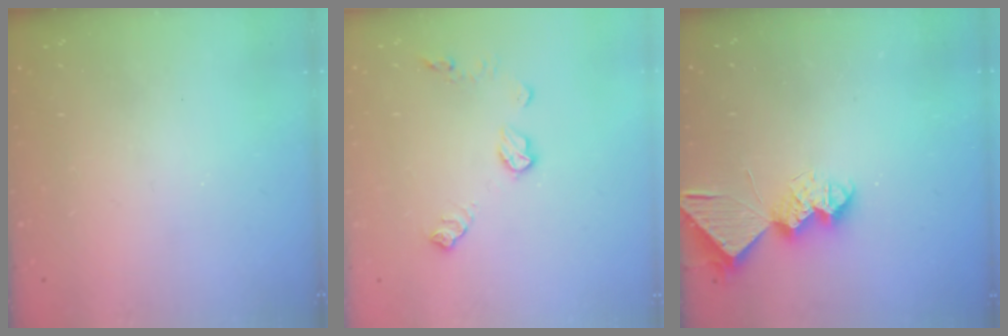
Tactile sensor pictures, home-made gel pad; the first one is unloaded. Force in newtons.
{"total": 9.0, "press": 9.0, "slide": 0.4}
{"total": 9.7, "press": 9.7, "slide": 0.4}